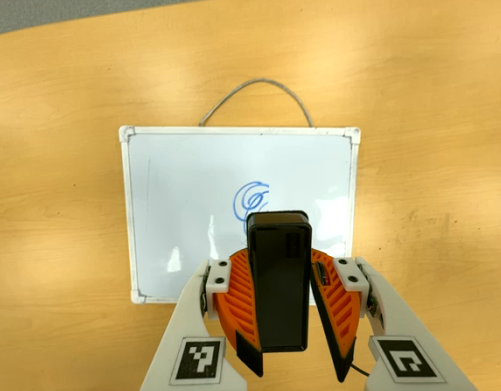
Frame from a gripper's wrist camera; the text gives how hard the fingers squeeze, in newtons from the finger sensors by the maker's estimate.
{"total": 9.0, "left": 9.0, "right": 9.1}